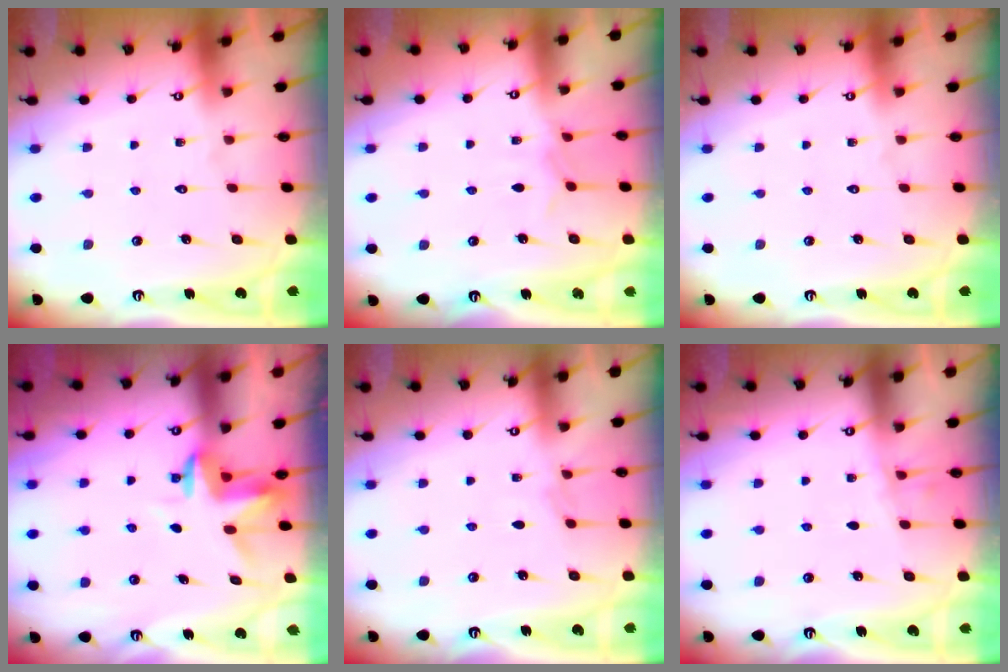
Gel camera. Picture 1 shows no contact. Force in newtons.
{"total": 5.1, "press": 5.0, "slide": 0.4}
{"total": 0.0}
{"total": 3.6, "press": 3.6, "slide": 0.2}
{"total": 2.8, "press": 2.8, "slide": 0.5}
{"total": 1.8, "press": 1.7, "slide": 0.3}